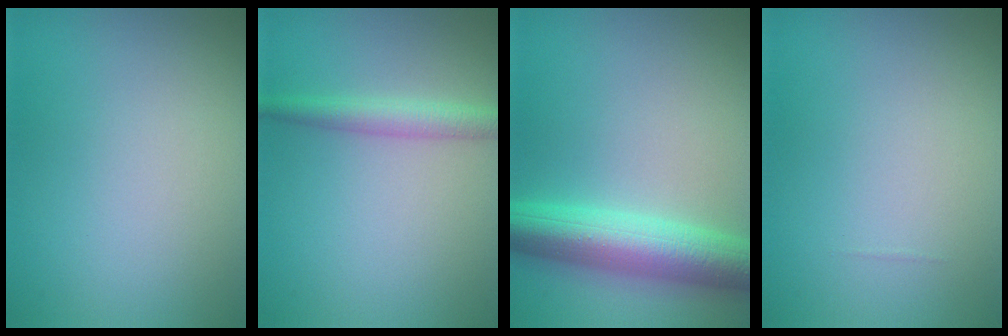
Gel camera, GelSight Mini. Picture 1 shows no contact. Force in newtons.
{"total": 2.4, "press": 2.4, "slide": 0.0}
{"total": 7.0, "press": 7.0, "slide": 0.1}
{"total": 0.0}